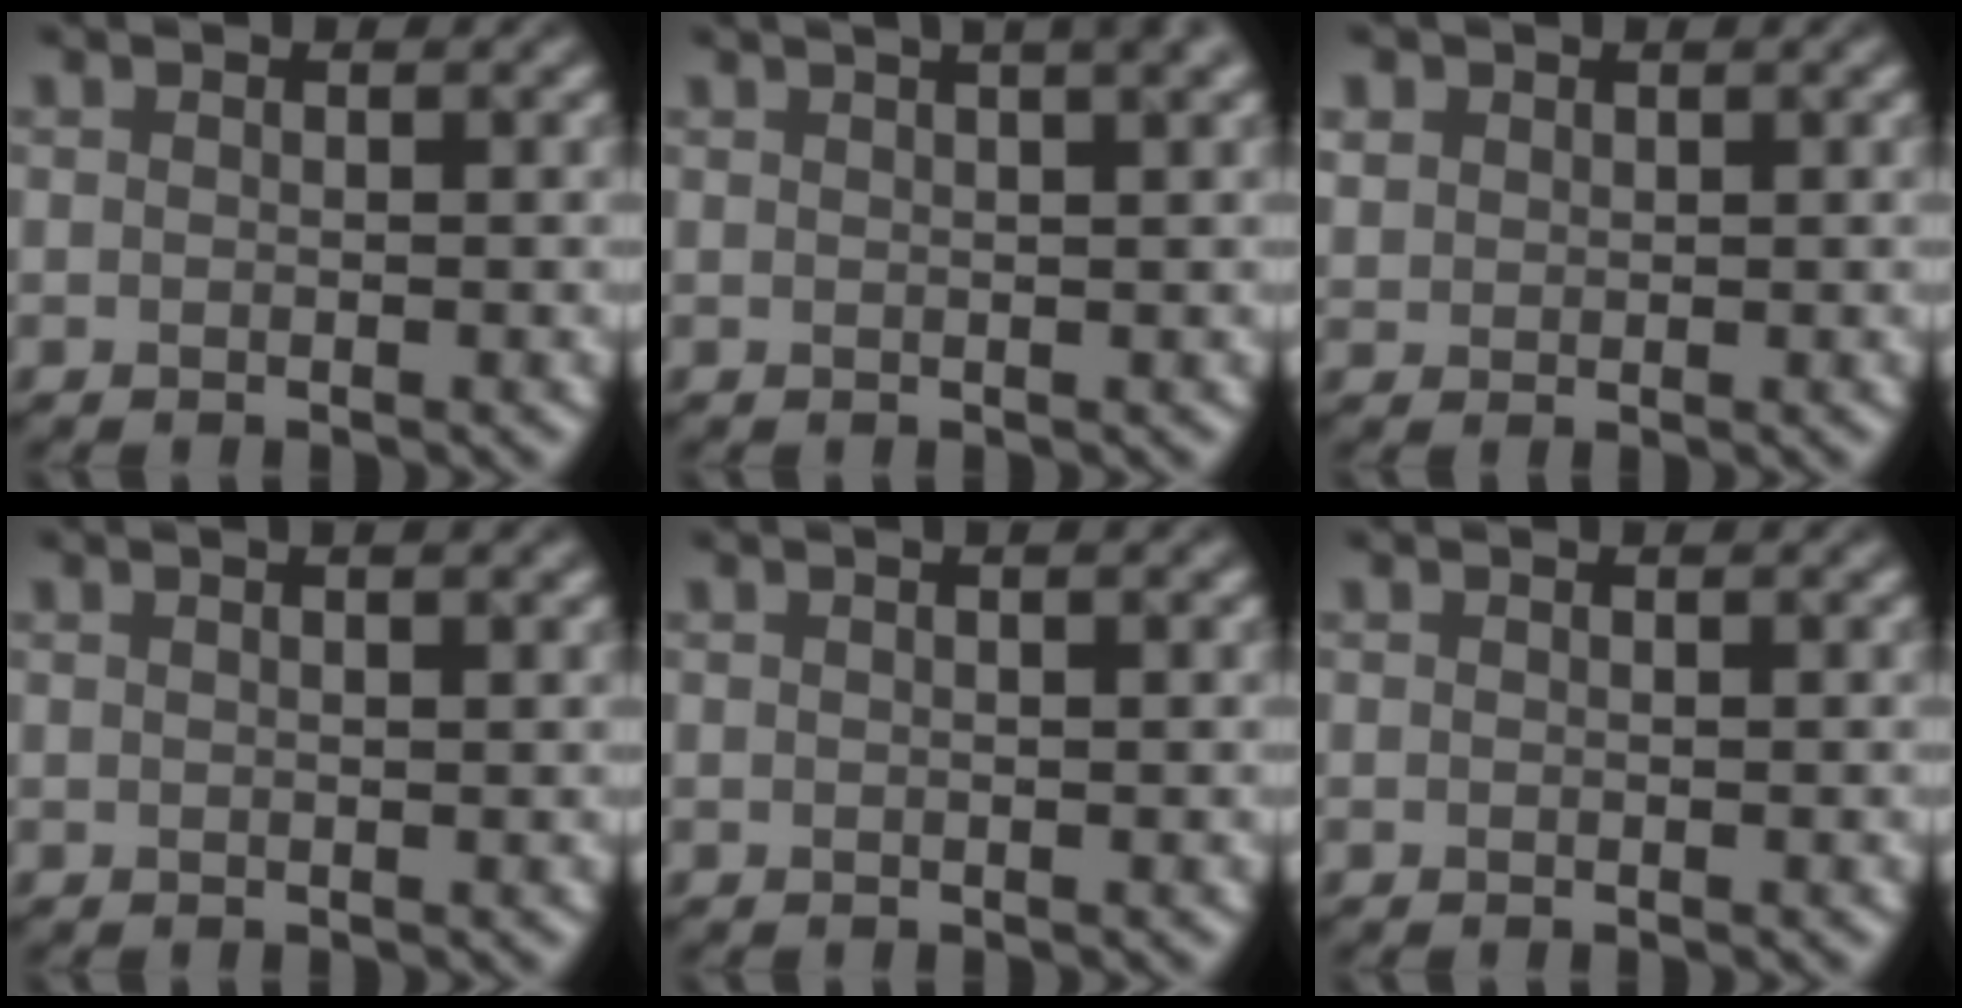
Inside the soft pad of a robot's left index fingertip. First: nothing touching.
{"total": 7.4, "force": [4.3, 3.2, 5.1], "torque": [-0.024, 0.055, 0.019]}
{"total": 1.4, "force": [0.8, 1.2, 0.3], "torque": [-0.006, -0.001, 0.016]}
{"total": 3.3, "force": [1.9, 1.4, 2.3], "torque": [-0.008, 0.015, -0.002]}
{"total": 1.9, "force": [1.0, 0.7, 1.5], "torque": [-0.010, 0.000, -0.002]}
{"total": 0.0}